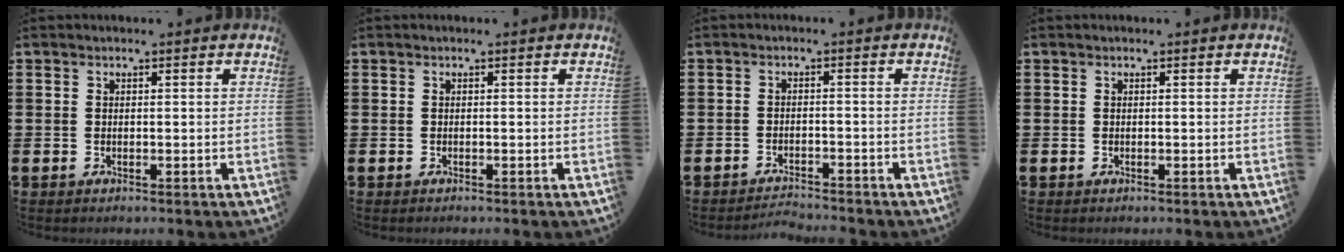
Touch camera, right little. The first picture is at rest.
{"total": 0.0}
{"total": 2.0, "force": [-2.0, -0.1, 0.0], "torque": [-0.004, 0.003, -0.041]}
{"total": 0.0}